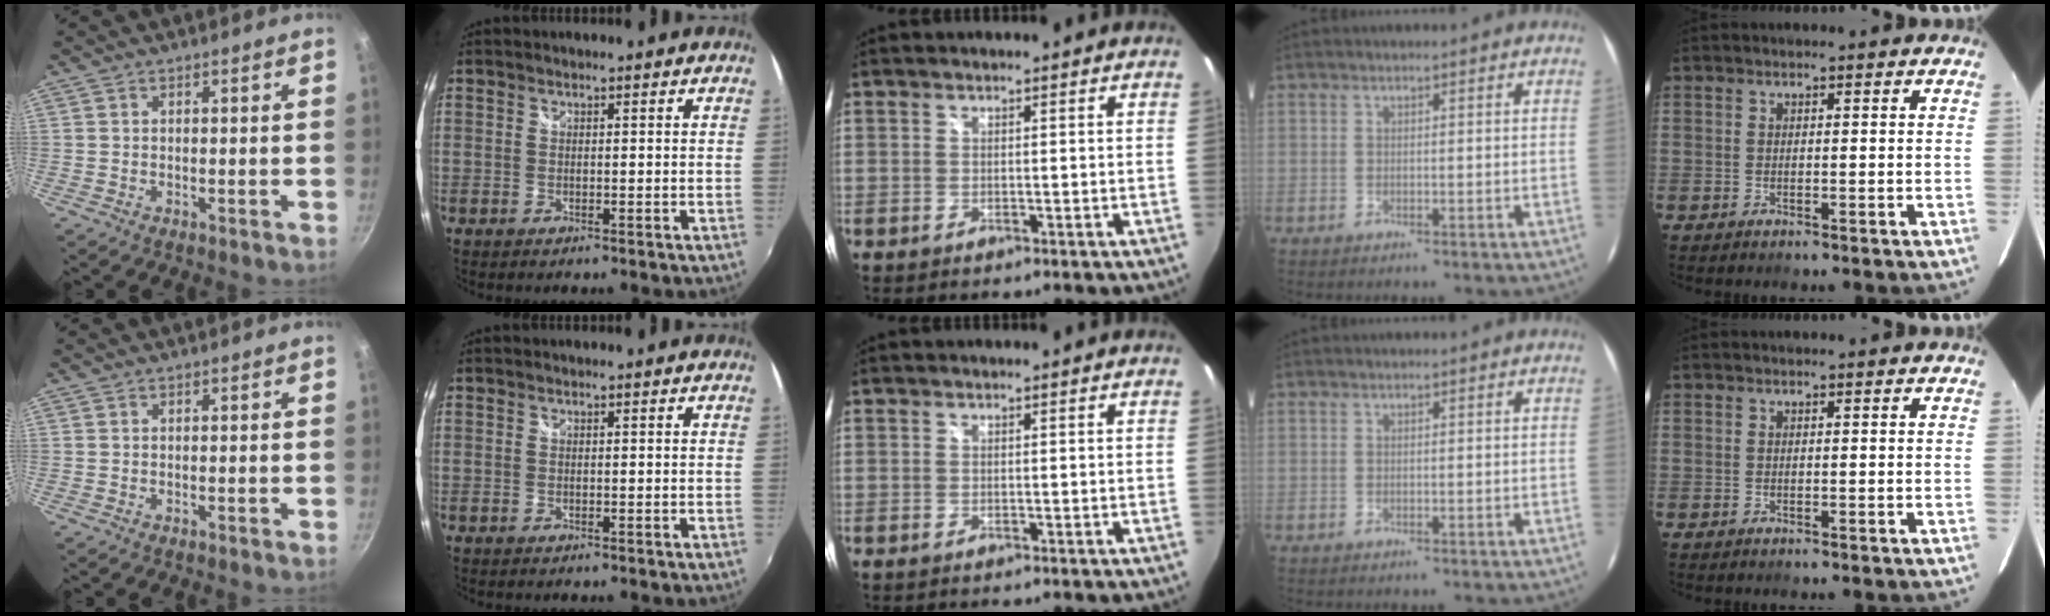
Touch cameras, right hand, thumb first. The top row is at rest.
{}